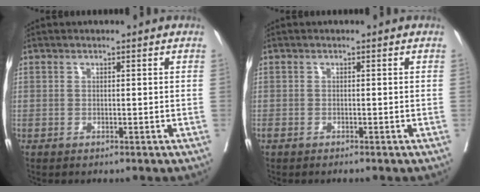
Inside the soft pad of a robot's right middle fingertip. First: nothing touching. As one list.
[{"total": 0.8, "force": [-0.7, 0.2, 0.4], "torque": [-0.010, -0.003, -0.012]}]